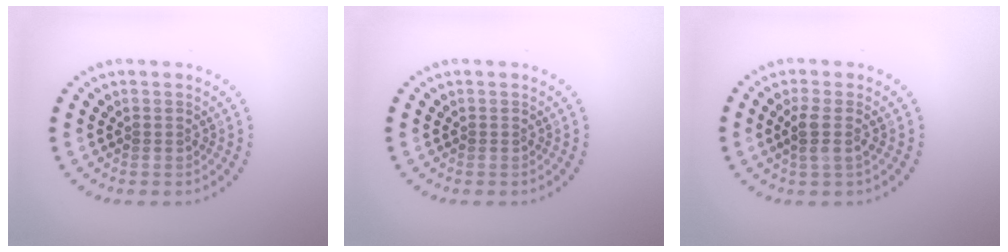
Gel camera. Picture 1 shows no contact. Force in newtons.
{"total": 0.0}
{"total": 2.0, "press": 1.7, "slide": 1.1}